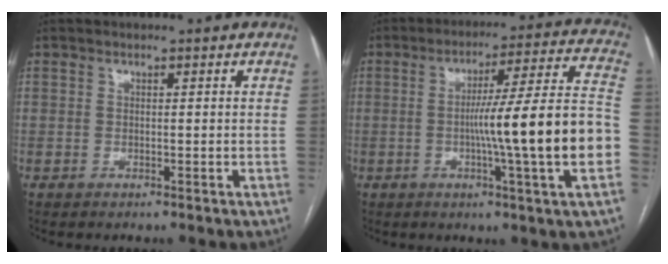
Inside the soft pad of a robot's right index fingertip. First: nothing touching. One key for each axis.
{"total": 17.7, "fx": -3.4, "fy": -1.3, "fz": 17.4, "tx": -0.247, "ty": 0.011, "tz": -0.056}